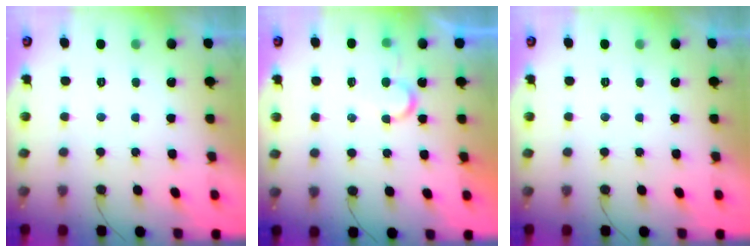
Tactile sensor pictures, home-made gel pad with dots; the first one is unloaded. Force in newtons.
{"total": 6.3, "press": 6.2, "slide": 0.6}
{"total": 0.0}